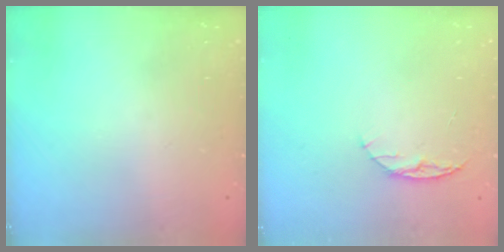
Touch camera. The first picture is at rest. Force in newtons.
{"total": 6.1, "press": 6.0, "slide": 0.7}